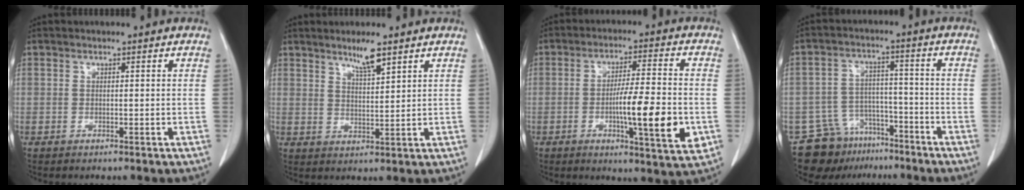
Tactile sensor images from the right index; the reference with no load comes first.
{"total": 4.1, "force": [3.1, 0.2, 2.7], "torque": [-0.049, -0.005, 0.058]}
{"total": 12.5, "force": [-2.8, 1.0, 12.1], "torque": [-0.186, -0.009, -0.046]}
{"total": 9.5, "force": [-7.2, 6.0, 1.5], "torque": [-0.025, 0.034, -0.114]}